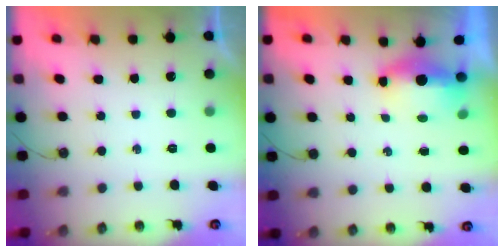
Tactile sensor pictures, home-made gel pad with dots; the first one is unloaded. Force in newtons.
{"total": 6.1, "press": 5.3, "slide": 2.9}